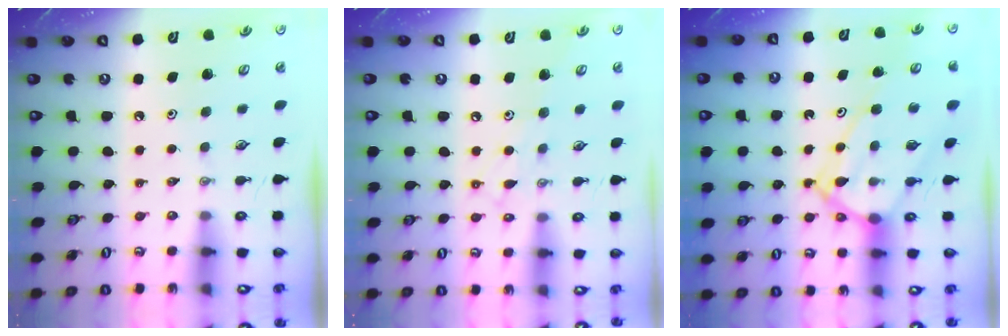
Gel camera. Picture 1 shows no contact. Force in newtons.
{"total": 8.9, "press": 8.9, "slide": 0.7}
{"total": 12.7, "press": 12.6, "slide": 1.1}